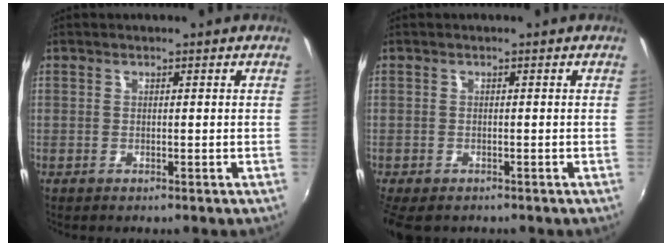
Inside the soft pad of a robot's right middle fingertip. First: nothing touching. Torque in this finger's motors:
{"motor_torque": [0.58, -0.75, 0.17, 0.05]}